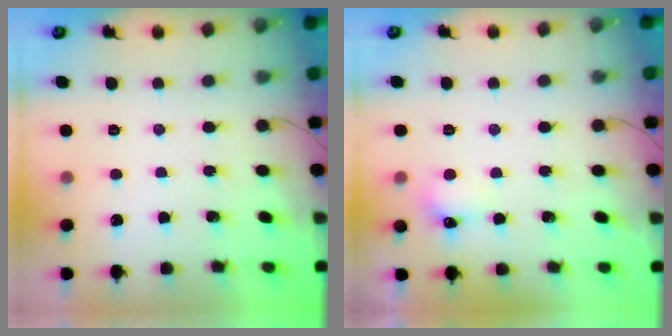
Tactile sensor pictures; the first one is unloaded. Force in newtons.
{"total": 5.6, "press": 5.4, "slide": 1.3}